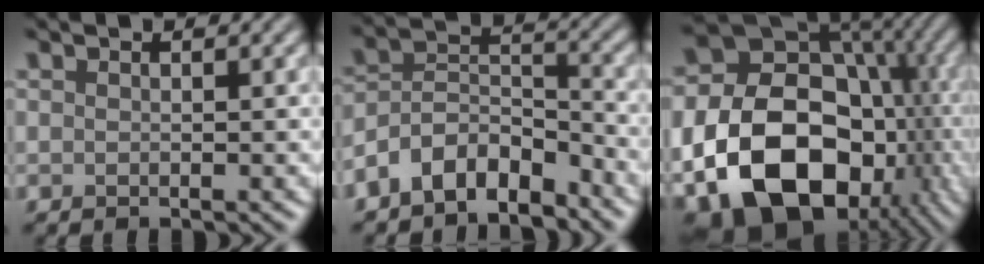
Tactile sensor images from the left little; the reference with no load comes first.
{"total": 6.4, "force": [-4.6, 3.1, 3.2], "torque": [-0.052, 0.005, -0.095]}
{"total": 21.2, "force": [-4.5, 15.9, 13.2], "torque": [-0.234, -0.026, -0.067]}